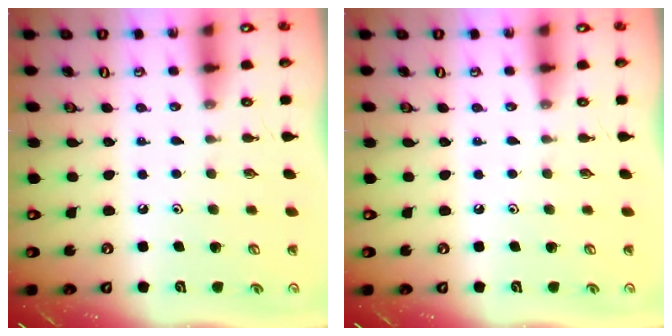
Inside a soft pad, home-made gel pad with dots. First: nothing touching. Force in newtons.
{"total": 0.0}